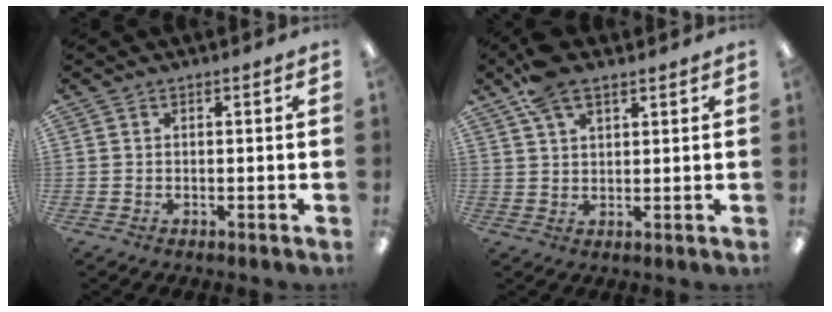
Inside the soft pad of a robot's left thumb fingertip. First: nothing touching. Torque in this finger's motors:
{"motor_torque": [0.70, 1.36, 0.56, -0.68, 0.01]}